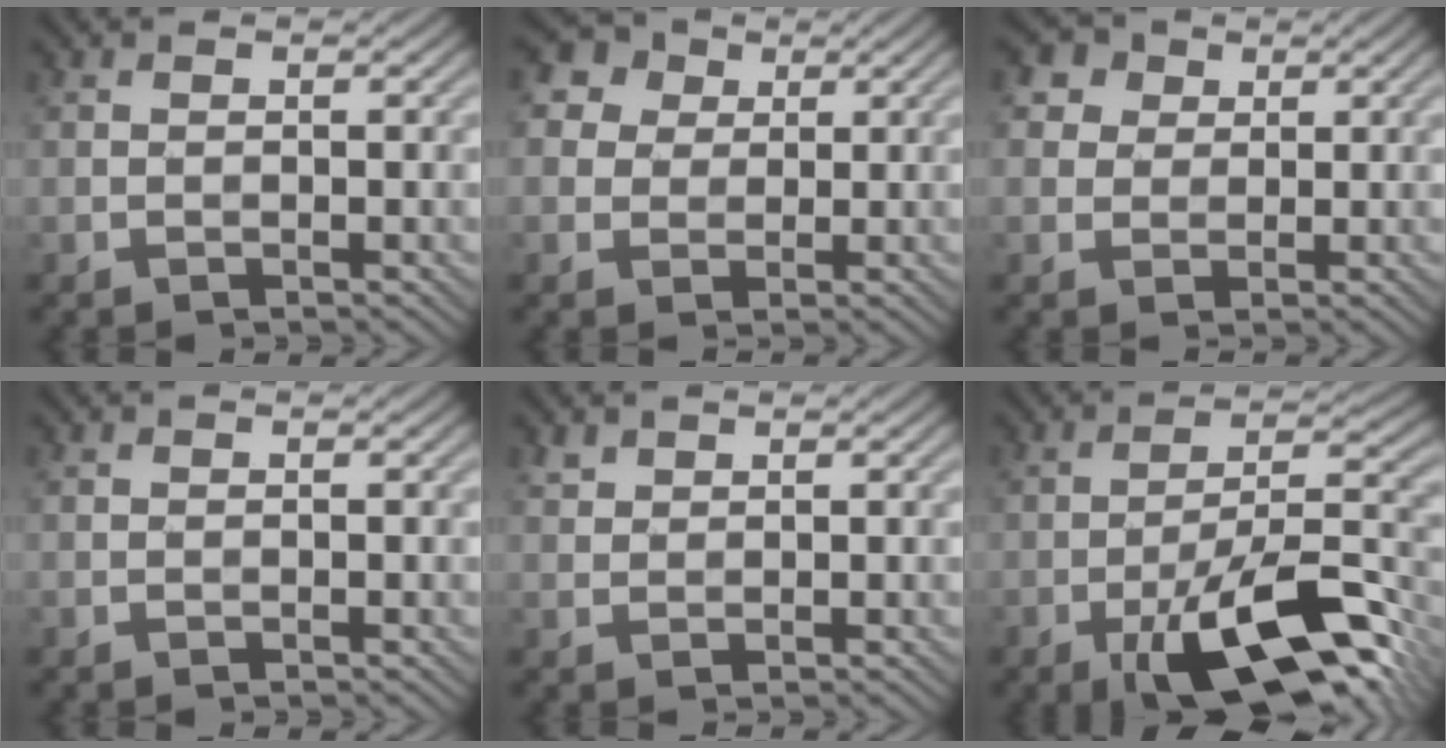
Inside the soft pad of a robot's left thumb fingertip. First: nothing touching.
{"total": 5.1, "force": [2.3, 4.1, 1.9], "torque": [-0.065, 0.003, 0.040]}
{"total": 4.4, "force": [2.3, 3.4, 1.7], "torque": [-0.050, -0.001, 0.046]}
{"total": 0.0}
{"total": 1.3, "force": [1.1, 0.6, 0.4], "torque": [-0.012, 0.001, 0.025]}
{"total": 14.3, "force": [-7.4, 4.4, 11.4], "torque": [-0.192, 0.003, -0.131]}